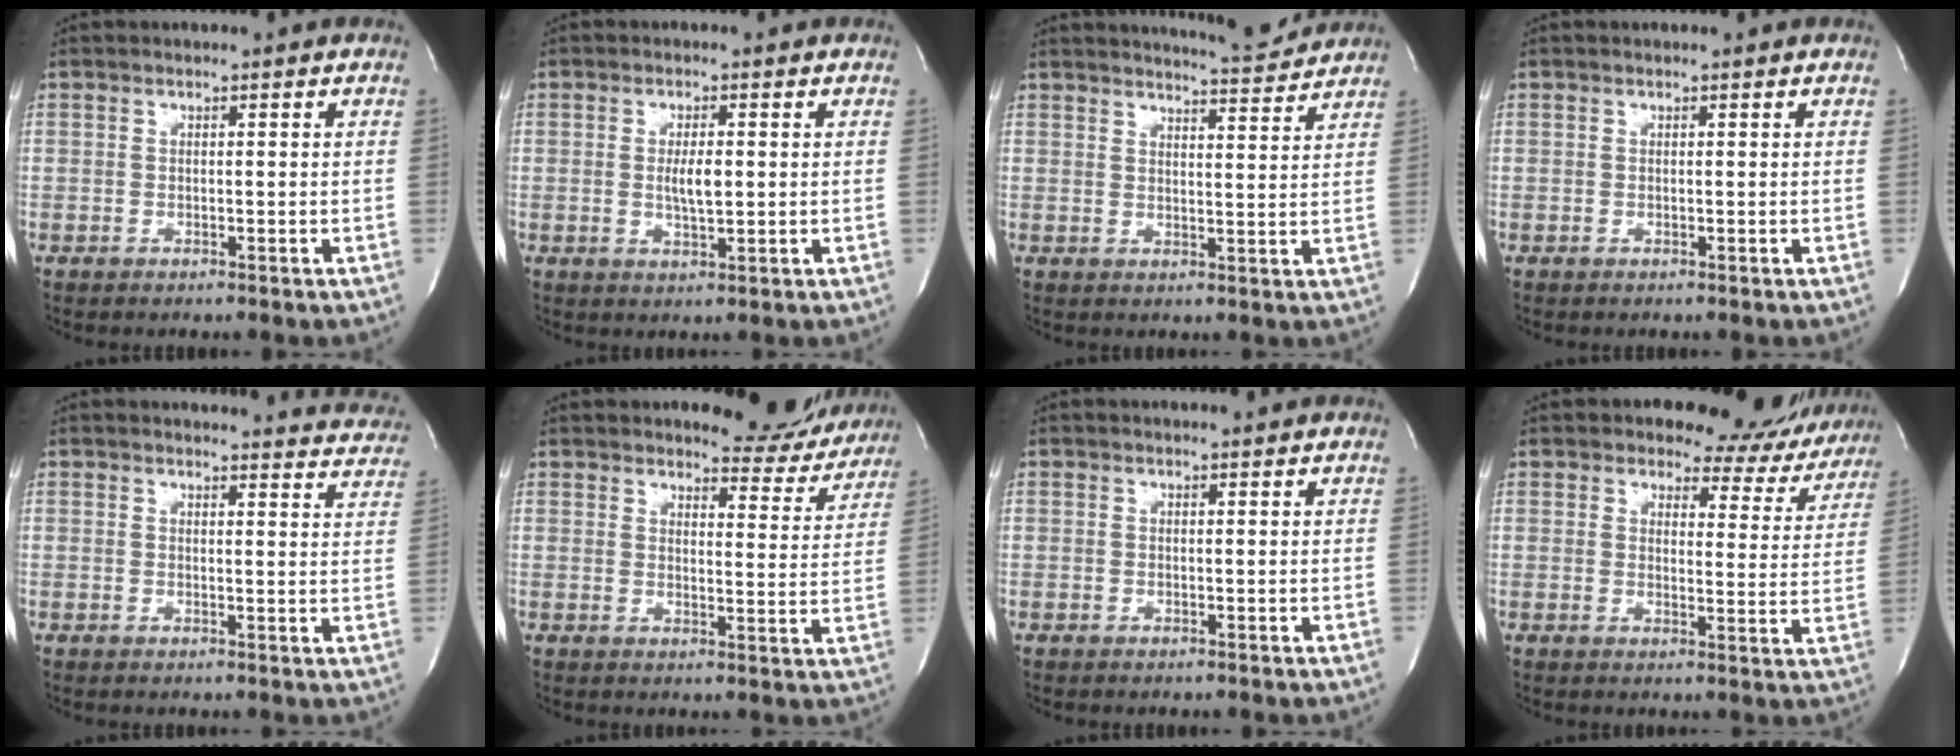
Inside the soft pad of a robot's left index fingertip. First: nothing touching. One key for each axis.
{"total": 3.3, "fx": 0.0, "fy": 0.8, "fz": 3.2, "tx": -0.061, "ty": -0.008, "tz": 0.000}
{"total": 7.6, "fx": 7.5, "fy": 0.0, "fz": 1.2, "tx": -0.026, "ty": -0.013, "tz": 0.096}
{"total": 0.0}
{"total": 16.8, "fx": 16.4, "fy": 2.8, "fz": 2.4, "tx": -0.009, "ty": -0.058, "tz": 0.161}
{"total": 9.1, "fx": 8.7, "fy": 2.1, "fz": 1.3, "tx": 0.001, "ty": -0.036, "tz": 0.097}
{"total": 1.1, "fx": 1.1, "fy": 0.0, "fz": 0.2, "tx": -0.007, "ty": -0.001, "tz": 0.015}
{"total": 10.7, "fx": 9.9, "fy": 4.0, "fz": 0.7, "tx": 0.022, "ty": -0.036, "tz": 0.091}